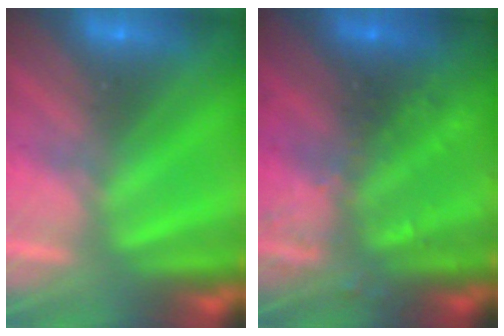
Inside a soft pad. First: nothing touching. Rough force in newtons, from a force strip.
{"total": 2.9}